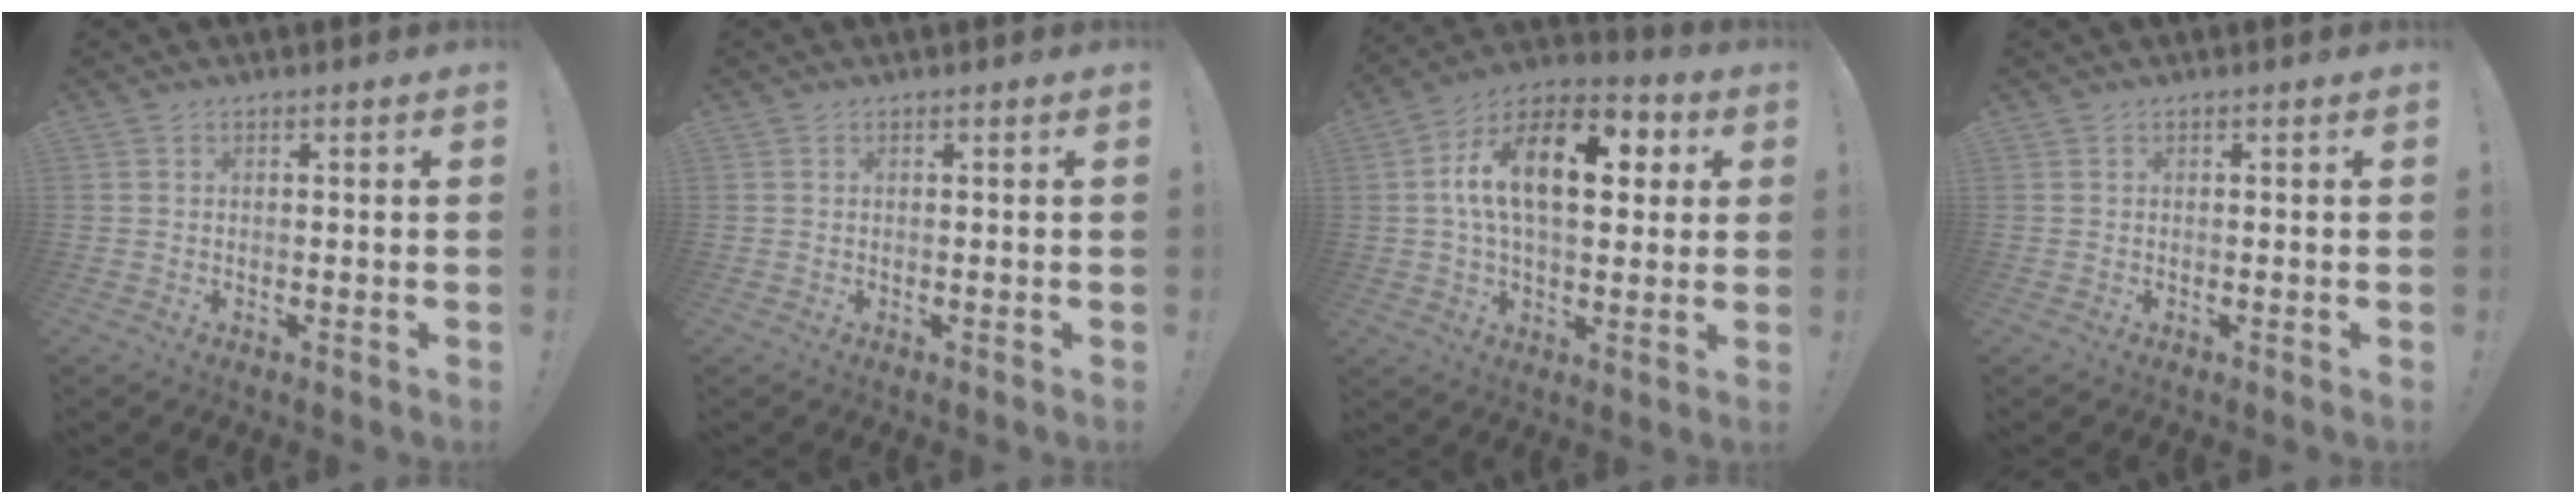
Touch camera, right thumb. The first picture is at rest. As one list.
[{"total": 0.0}, {"total": 19.1, "force": [4.2, 10.1, 15.7], "torque": [-0.268, 0.000, 0.062]}, {"total": 0.0}]